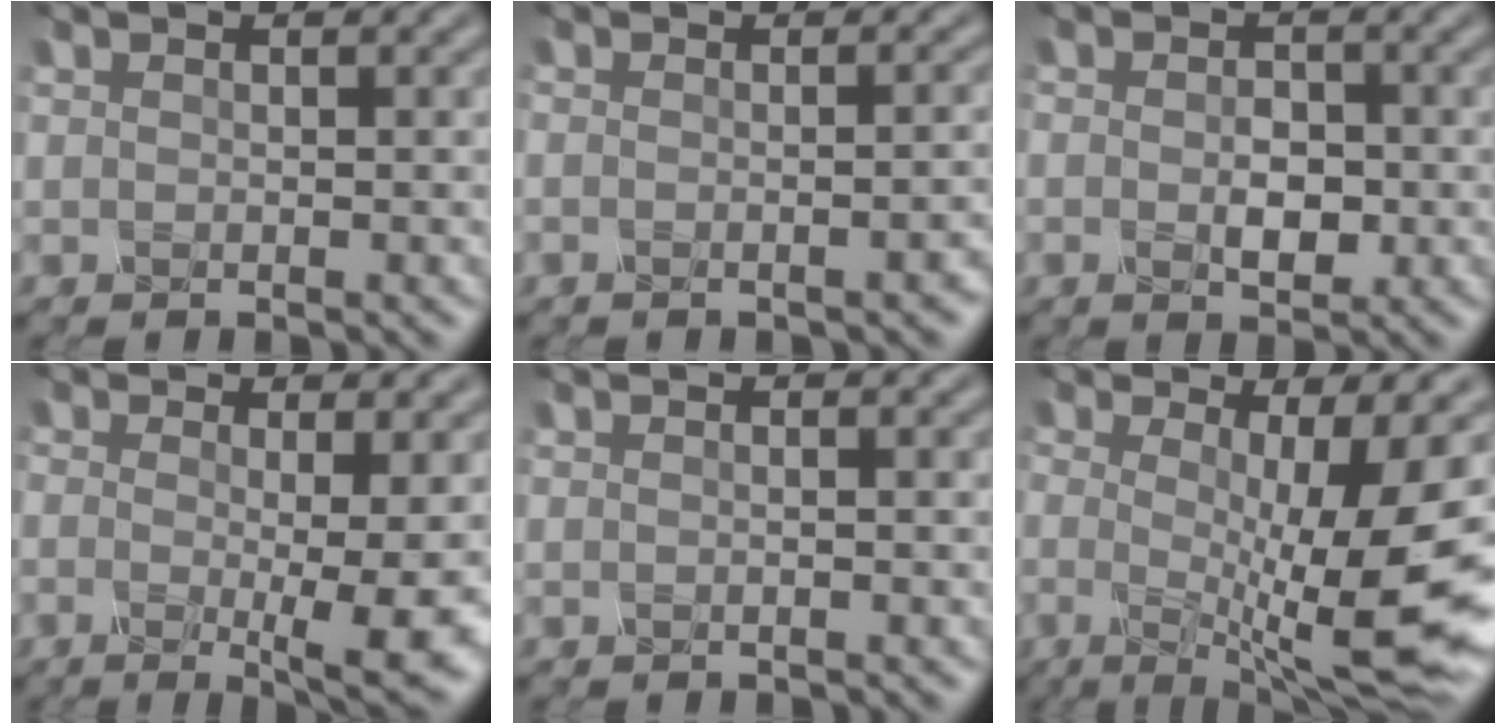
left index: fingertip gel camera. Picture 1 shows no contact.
{"total": 1.7, "force": [-0.7, 0.3, 1.5], "torque": [-0.014, 0.006, -0.016]}
{"total": 2.8, "force": [-1.0, 1.6, 2.1], "torque": [-0.039, -0.004, -0.016]}
{"total": 6.0, "force": [-0.9, 0.8, 5.8], "torque": [-0.073, -0.016, -0.017]}
{"total": 0.9, "force": [0.2, 0.3, 0.8], "torque": [-0.004, -0.001, -0.010]}
{"total": 11.8, "force": [-1.4, 2.2, 11.5], "torque": [-0.159, -0.011, -0.022]}